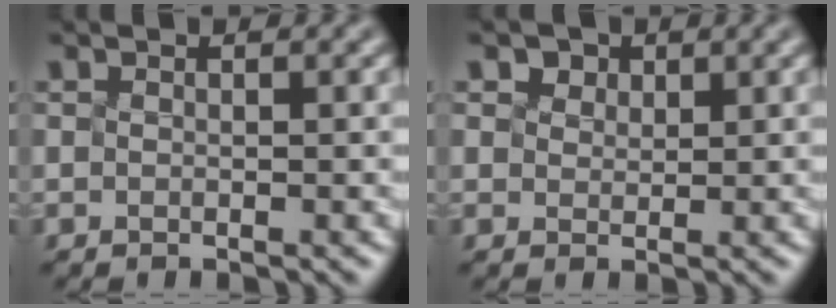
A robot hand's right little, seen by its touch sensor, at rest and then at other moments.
{"total": 1.2, "force": [0.7, -0.2, -0.9], "torque": [-0.009, 0.000, 0.035]}